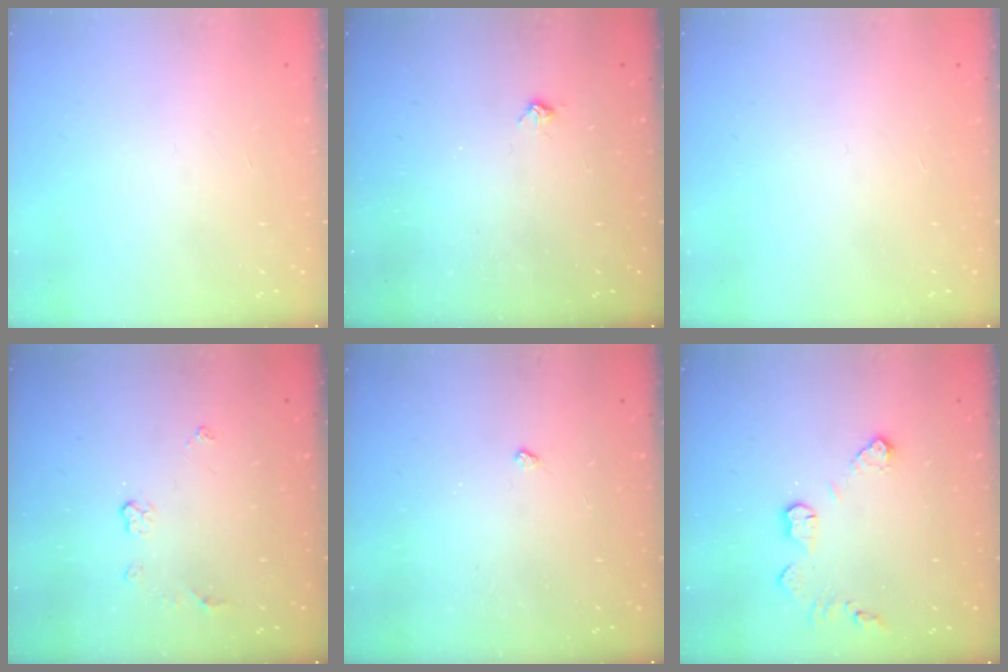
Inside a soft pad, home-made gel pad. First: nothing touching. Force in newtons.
{"total": 3.4, "press": 3.3, "slide": 0.7}
{"total": 0.0}
{"total": 3.7, "press": 3.7, "slide": 0.5}
{"total": 3.0, "press": 2.9, "slide": 0.4}
{"total": 7.6, "press": 7.5, "slide": 0.5}